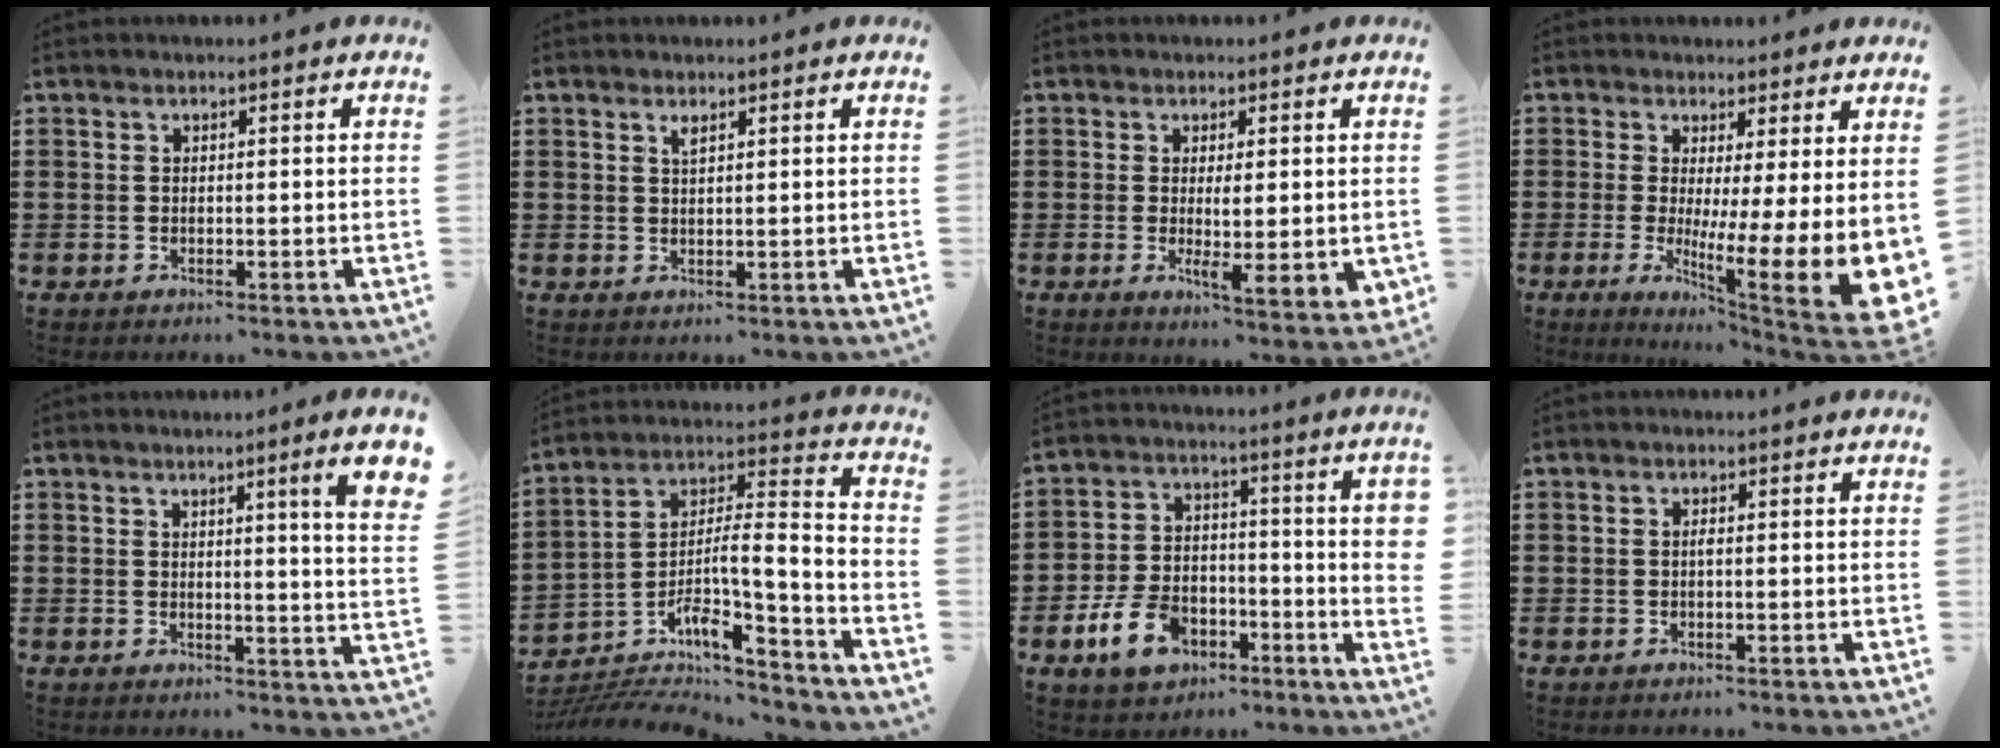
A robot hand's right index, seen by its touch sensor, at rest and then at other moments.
{"total": 1.2, "force": [0.8, 0.2, 0.8], "torque": [-0.018, 0.001, 0.014]}
{"total": 3.8, "force": [0.3, 0.6, 3.7], "torque": [-0.062, -0.007, 0.003]}
{"total": 8.5, "force": [0.4, 2.3, 8.1], "torque": [-0.118, -0.056, 0.010]}
{"total": 5.5, "force": [2.7, -0.4, 4.7], "torque": [-0.080, -0.012, 0.041]}
{"total": 7.4, "force": [-5.3, 0.8, 5.2], "torque": [-0.105, -0.032, -0.114]}
{"total": 9.3, "force": [-4.2, 5.2, 6.5], "torque": [-0.148, 0.004, -0.079]}
{"total": 0.7, "force": [-0.1, 0.1, 0.7], "torque": [-0.014, -0.005, -0.001]}